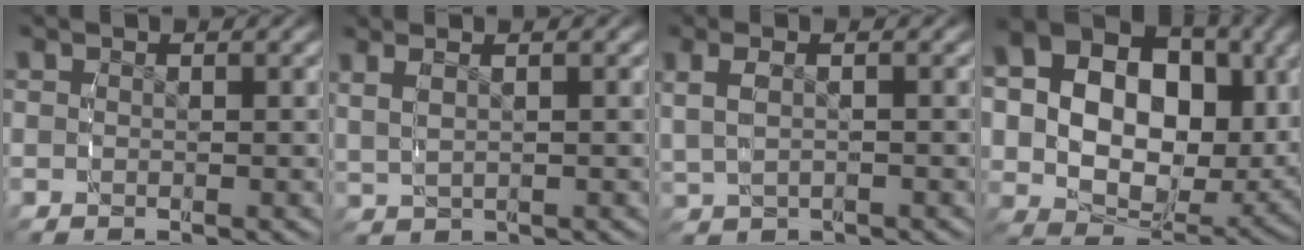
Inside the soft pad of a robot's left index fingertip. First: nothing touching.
{"total": 2.7, "force": [1.2, 1.3, 2.0], "torque": [-0.041, 0.007, 0.028]}
{"total": 3.1, "force": [0.7, 1.8, 2.4], "torque": [-0.053, 0.003, 0.020]}
{"total": 16.2, "force": [2.6, 12.3, 10.3], "torque": [-0.193, -0.027, 0.036]}